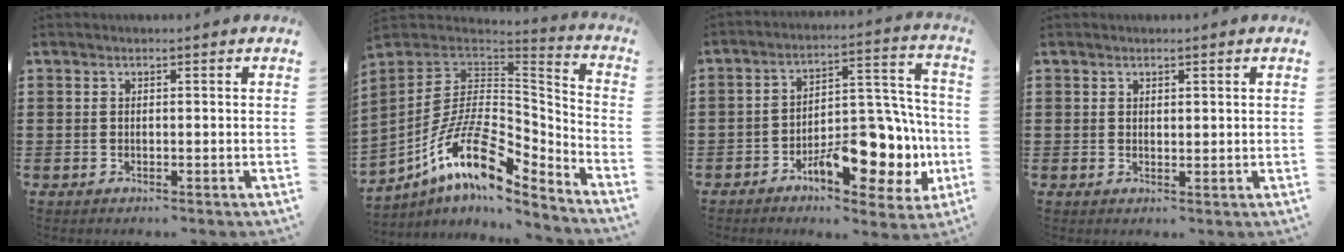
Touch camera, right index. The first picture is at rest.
{"total": 15.1, "force": [-7.7, 6.3, 11.3], "torque": [-0.230, 0.001, -0.149]}
{"total": 13.0, "force": [-5.5, 6.6, 9.7], "torque": [-0.122, 0.008, -0.092]}
{"total": 0.9, "force": [0.6, 0.4, 0.3], "torque": [-0.007, 0.003, 0.012]}